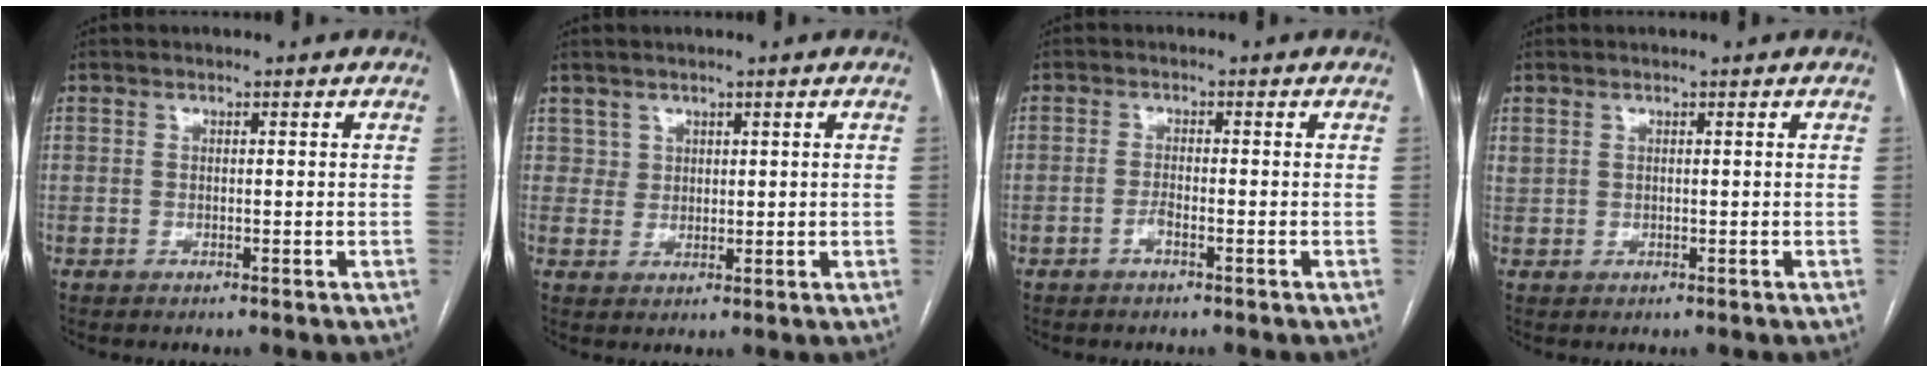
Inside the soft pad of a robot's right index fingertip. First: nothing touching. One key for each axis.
{"total": 2.3, "fx": 1.3, "fy": 1.8, "fz": -0.2, "tx": 0.020, "ty": 0.005, "tz": 0.017}
{"total": 1.4, "fx": -0.9, "fy": 0.2, "fz": 1.0, "tx": -0.019, "ty": 0.002, "tz": -0.016}
{"total": 0.7, "fx": 0.6, "fy": 0.4, "fz": 0.2, "tx": -0.004, "ty": 0.013, "tz": 0.016}